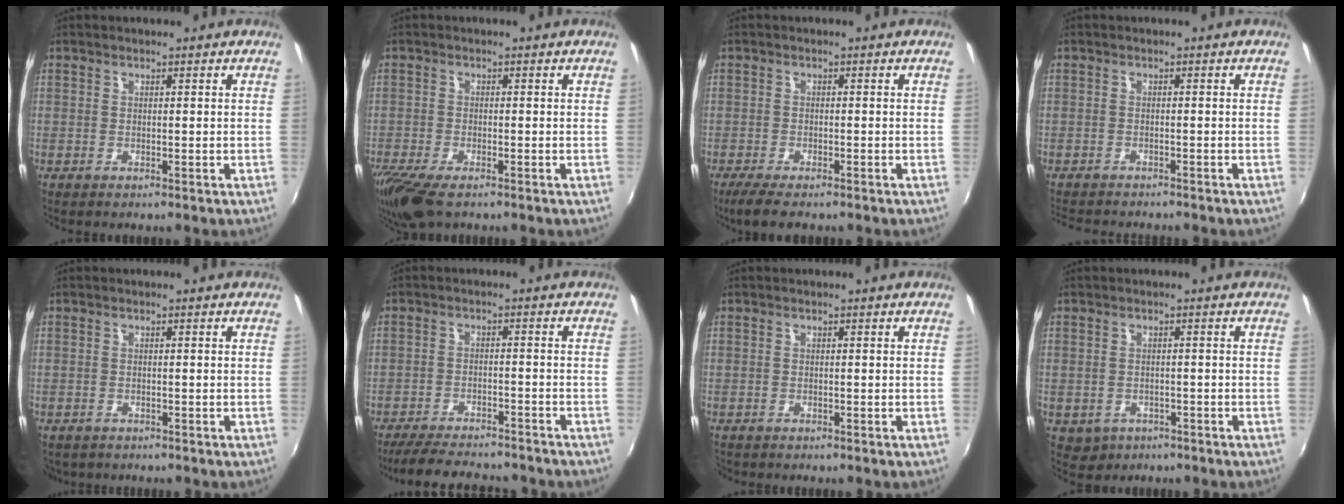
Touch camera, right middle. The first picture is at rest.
{"total": 7.8, "force": [-5.7, 2.2, 4.9], "torque": [-0.118, -0.038, -0.107]}
{"total": 5.1, "force": [-4.0, 0.9, 3.0], "torque": [-0.075, -0.022, -0.070]}
{"total": 5.7, "force": [-5.3, 1.1, 1.7], "torque": [-0.048, -0.015, -0.084]}
{"total": 2.3, "force": [-1.7, 1.5, 0.6], "torque": [-0.016, -0.010, -0.024]}
{"total": 14.3, "force": [-12.5, 3.1, 6.2], "torque": [-0.128, -0.023, -0.181]}
{"total": 0.8, "force": [-0.7, 0.4, 0.0], "torque": [-0.005, -0.002, -0.012]}
{"total": 3.6, "force": [-1.5, 3.1, 1.0], "torque": [-0.030, -0.004, -0.014]}